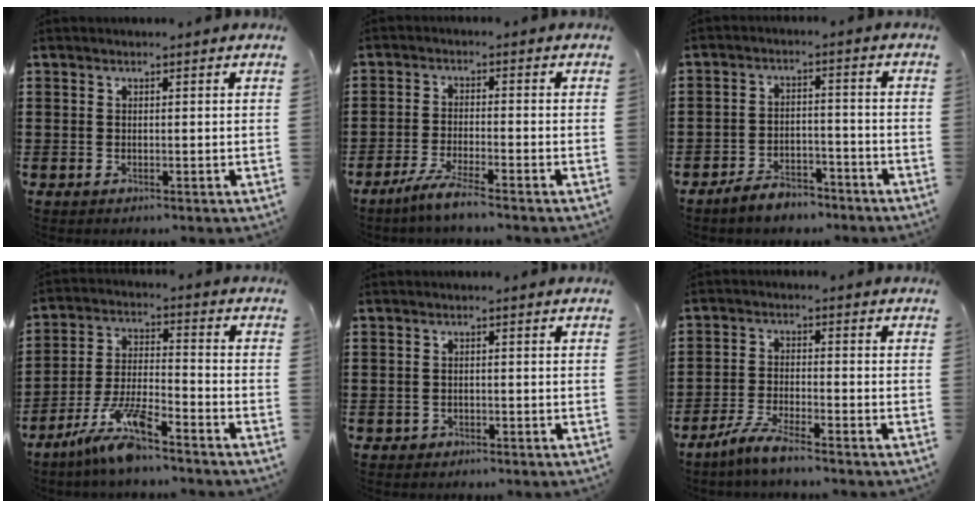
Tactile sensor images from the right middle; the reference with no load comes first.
{"total": 4.4, "force": [-3.6, -0.1, 2.5], "torque": [-0.055, -0.010, -0.070]}
{"total": 4.5, "force": [-4.3, 1.1, 1.0], "torque": [-0.023, 0.010, -0.087]}
{"total": 9.2, "force": [-7.4, 1.3, 5.4], "torque": [-0.119, -0.001, -0.143]}
{"total": 1.1, "force": [-0.8, 0.7, 0.0], "torque": [-0.003, 0.002, -0.020]}
{"total": 5.0, "force": [-4.3, 0.2, 2.5], "torque": [-0.062, -0.008, -0.085]}